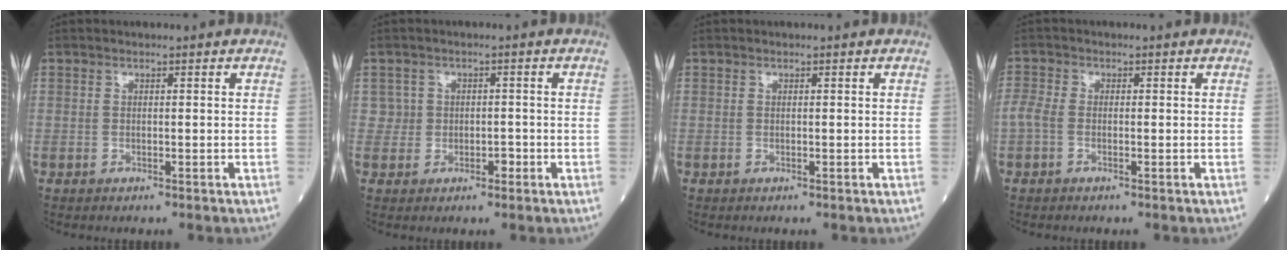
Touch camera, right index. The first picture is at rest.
{"total": 2.4, "force": [-0.4, 2.3, 0.4], "torque": [0.006, 0.009, -0.006]}
{"total": 0.0}
{"total": 2.3, "force": [-0.6, 1.3, 1.8], "torque": [-0.051, 0.009, -0.017]}